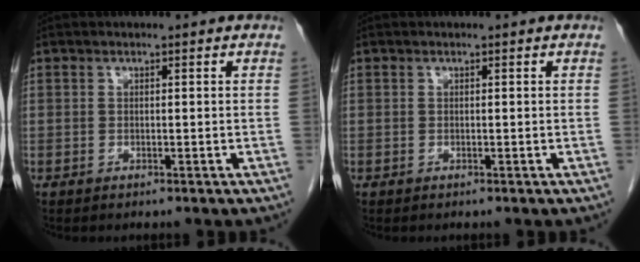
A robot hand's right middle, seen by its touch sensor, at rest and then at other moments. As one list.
[{"total": 0.0}]